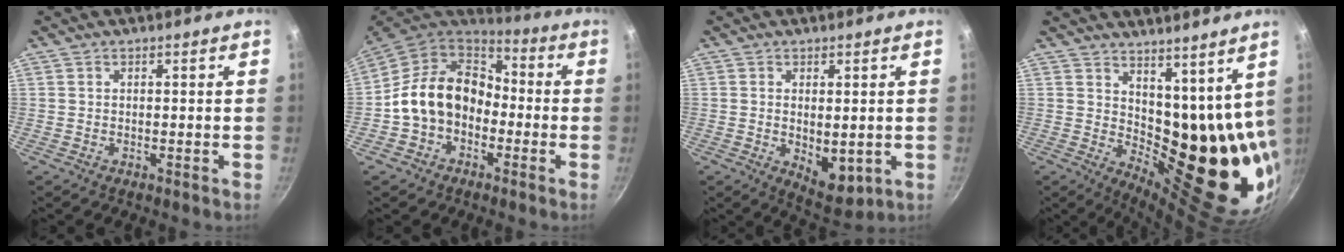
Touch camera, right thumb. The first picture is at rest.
{"total": 15.7, "force": [-2.3, 12.3, 9.5], "torque": [-0.138, 0.057, -0.055]}
{"total": 7.6, "force": [-0.6, 4.1, 6.4], "torque": [-0.081, -0.018, 0.004]}
{"total": 18.1, "force": [9.0, 9.3, 12.7], "torque": [-0.127, -0.074, 0.157]}